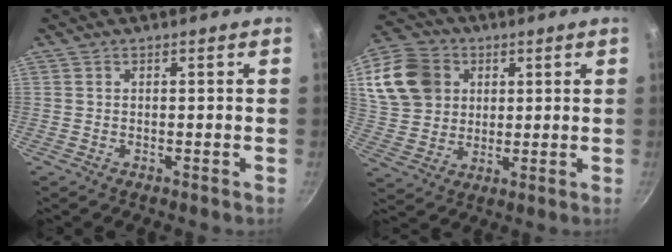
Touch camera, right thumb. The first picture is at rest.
{"total": 15.4, "force": [5.0, 12.7, 7.3], "torque": [-0.128, 0.005, 0.096]}